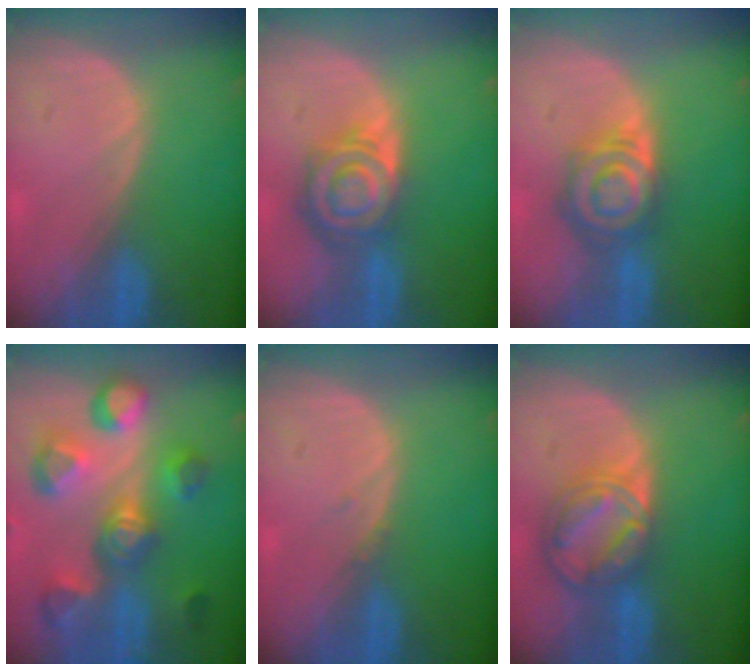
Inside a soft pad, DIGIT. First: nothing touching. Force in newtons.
{"total": 8.4, "press": 7.2, "slide": 4.3}
{"total": 7.8, "press": 7.0, "slide": 3.4}
{"total": 11.1, "press": 10.0, "slide": 4.8}
{"total": 0.6, "press": 0.5, "slide": 0.1}
{"total": 8.6, "press": 7.2, "slide": 4.6}